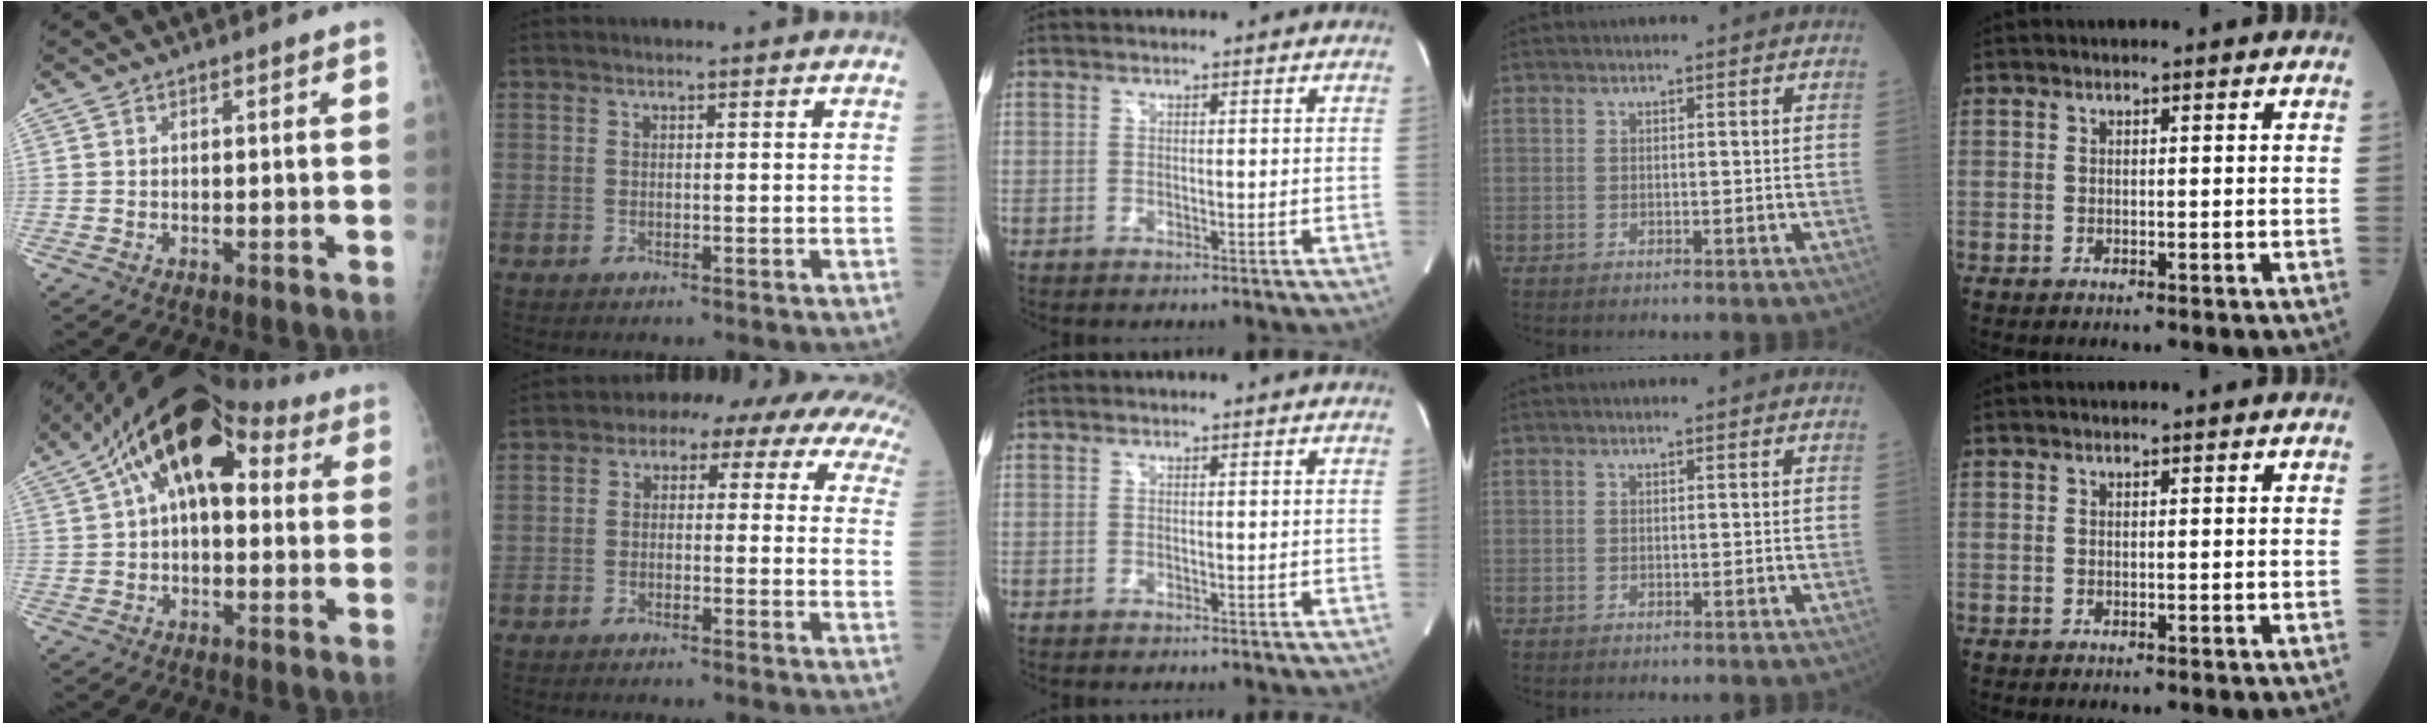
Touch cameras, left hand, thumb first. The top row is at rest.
{"thumb": {"total": 17.8, "force": [6.3, 9.9, 13.4], "torque": [-0.192, 0.040, 0.092]}, "index": {"total": 10.8, "force": [6.0, 5.1, 7.4], "torque": [-0.081, 0.052, 0.046]}}